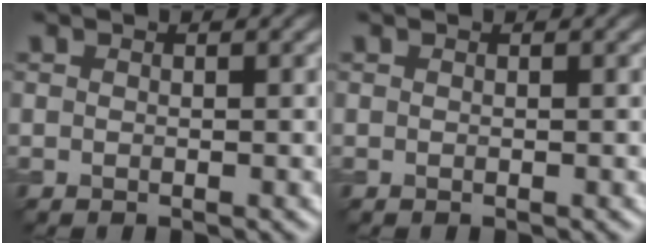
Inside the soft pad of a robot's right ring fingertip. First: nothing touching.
{"total": 0.0}